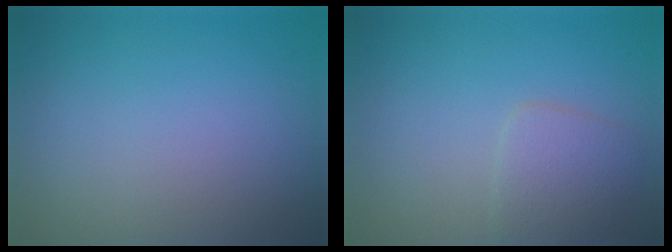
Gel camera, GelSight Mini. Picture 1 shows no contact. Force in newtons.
{"total": 2.5, "press": 2.5, "slide": 0.1}